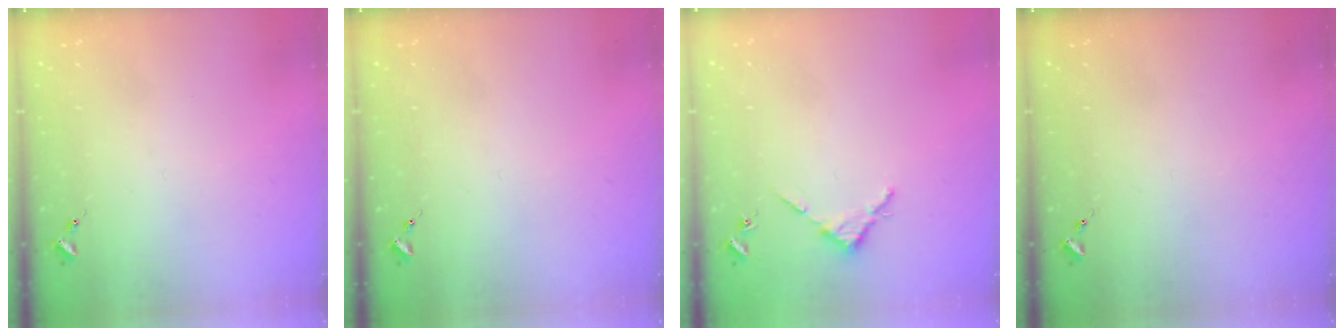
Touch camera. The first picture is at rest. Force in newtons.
{"total": 0.0}
{"total": 2.7, "press": 2.7, "slide": 0.3}
{"total": 0.0}